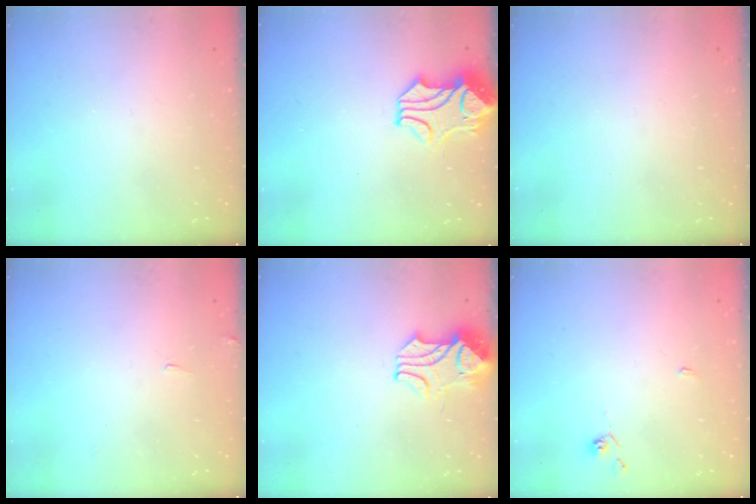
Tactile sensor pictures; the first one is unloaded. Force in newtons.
{"total": 2.1, "press": 1.9, "slide": 1.0}
{"total": 0.0}
{"total": 5.4, "press": 5.4, "slide": 0.3}
{"total": 2.4, "press": 2.2, "slide": 1.0}
{"total": 2.2, "press": 2.2, "slide": 0.5}